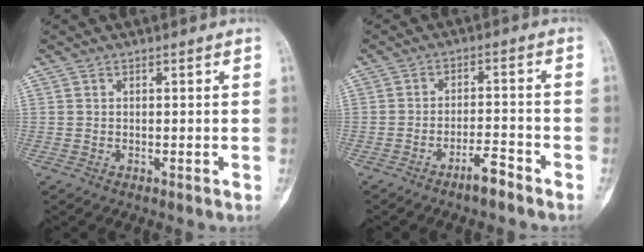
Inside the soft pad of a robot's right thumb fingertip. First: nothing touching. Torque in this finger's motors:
{"motor_torque": [1.31, 0.26, 0.50, -0.80, 0.23]}